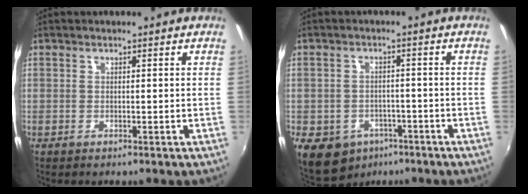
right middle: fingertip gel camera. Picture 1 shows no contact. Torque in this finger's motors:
{"motor_torque": [1.18, -0.96, 0.29, 0.08]}